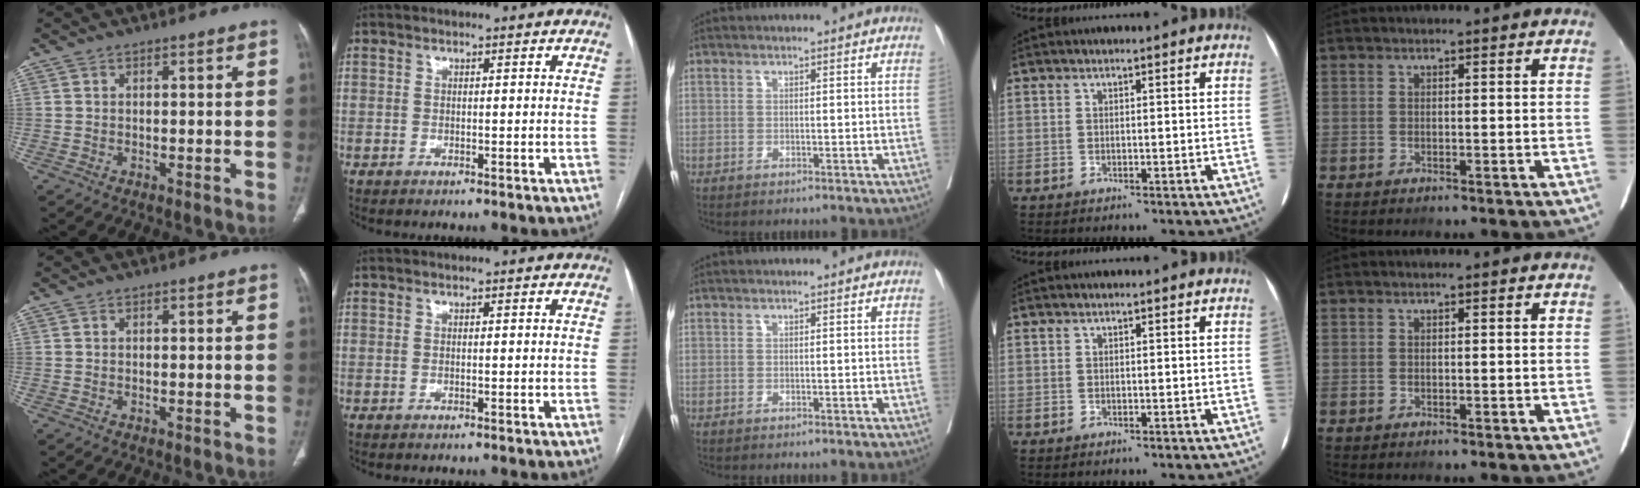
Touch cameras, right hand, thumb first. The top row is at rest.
{}